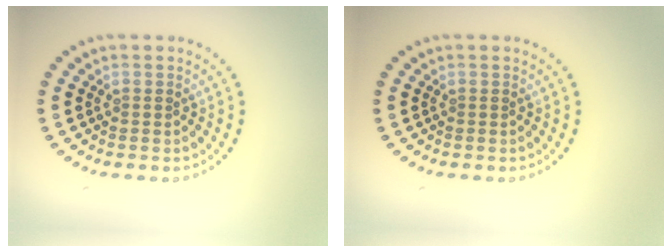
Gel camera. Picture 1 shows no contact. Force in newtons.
{"total": 0.0}